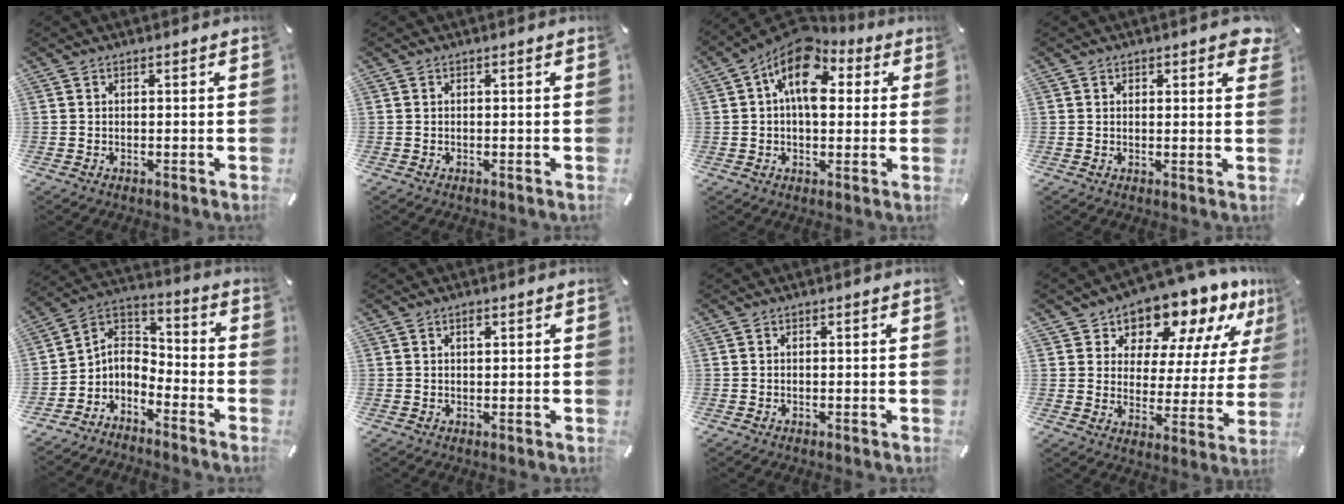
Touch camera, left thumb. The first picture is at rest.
{"total": 0.0}
{"total": 14.2, "force": [4.7, 8.6, 10.2], "torque": [-0.158, -0.016, 0.081]}
{"total": 2.1, "force": [1.3, 1.1, 1.2], "torque": [-0.003, -0.005, 0.018]}
{"total": 5.9, "force": [-3.7, 4.2, 1.7], "torque": [-0.050, 0.006, -0.076]}
{"total": 1.2, "force": [0.6, 0.6, 0.9], "torque": [-0.011, -0.001, 0.008]}
{"total": 0.0}
{"total": 11.9, "force": [10.6, 4.9, 2.1], "torque": [-0.044, -0.097, 0.187]}